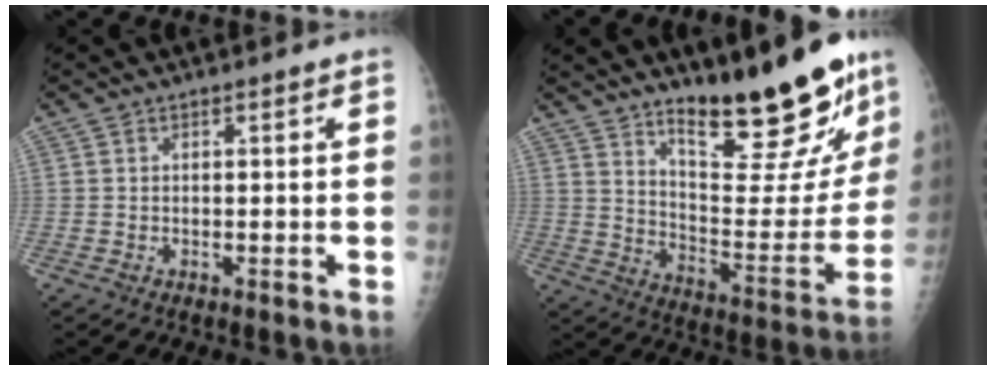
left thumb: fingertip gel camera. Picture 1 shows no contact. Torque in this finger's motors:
{"motor_torque": [0.38, 0.74, 1.17, -1.60, 0.32]}